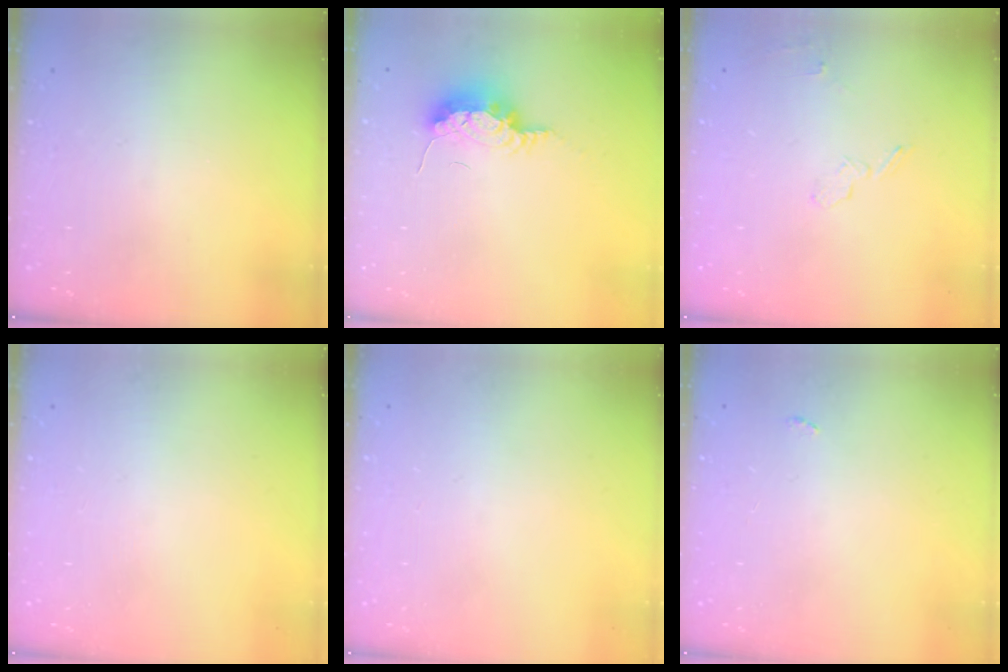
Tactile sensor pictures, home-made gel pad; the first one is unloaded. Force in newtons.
{"total": 10.0, "press": 8.6, "slide": 5.1}
{"total": 5.3, "press": 5.2, "slide": 1.2}
{"total": 0.0}
{"total": 0.0}
{"total": 2.0, "press": 2.0, "slide": 0.3}